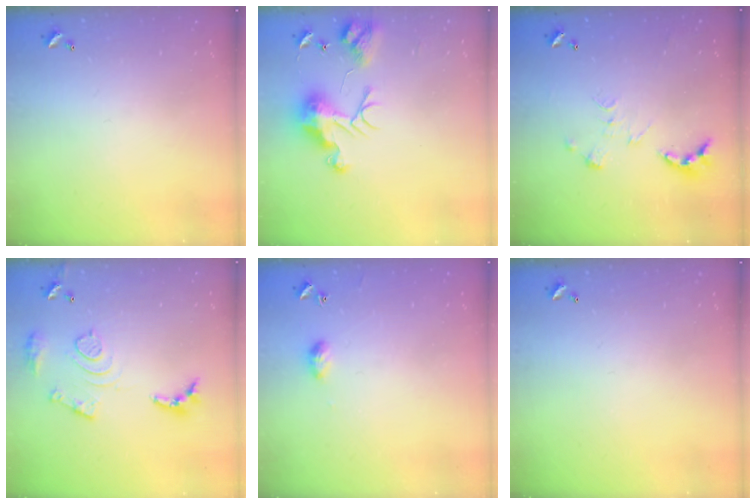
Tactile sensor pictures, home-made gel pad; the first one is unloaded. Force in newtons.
{"total": 12.0, "press": 12.0, "slide": 1.1}
{"total": 0.0}
{"total": 12.3, "press": 12.2, "slide": 1.0}
{"total": 5.2, "press": 5.2, "slide": 0.7}
{"total": 0.0}